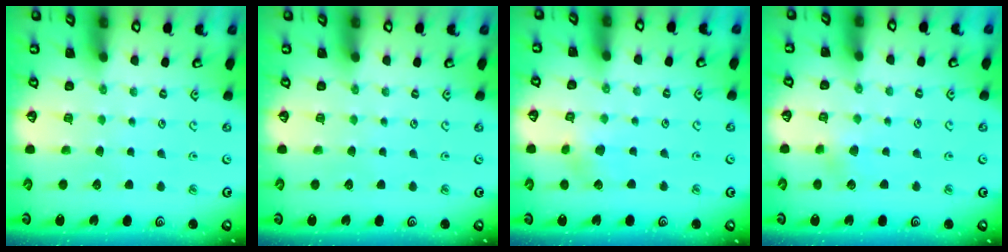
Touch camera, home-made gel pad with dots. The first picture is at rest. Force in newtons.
{"total": 0.0}
{"total": 5.4, "press": 5.4, "slide": 0.5}
{"total": 2.2, "press": 2.2, "slide": 0.3}